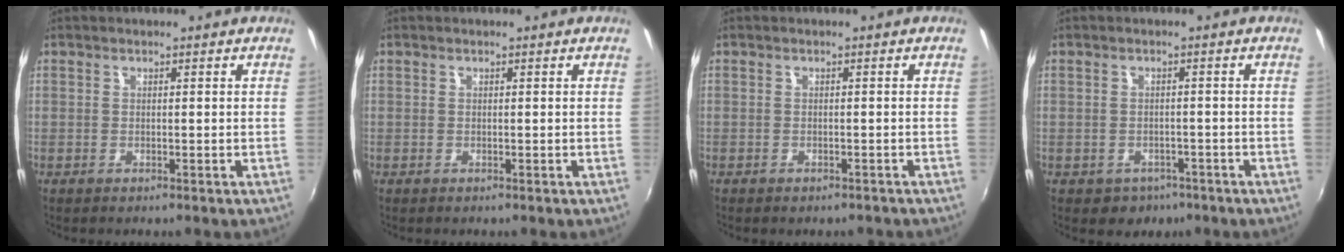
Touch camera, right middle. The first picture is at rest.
{"total": 0.0}
{"total": 2.2, "force": [-1.9, 0.9, 0.7], "torque": [-0.016, -0.011, -0.025]}
{"total": 4.6, "force": [-2.5, 3.6, 1.1], "torque": [-0.034, -0.005, -0.029]}